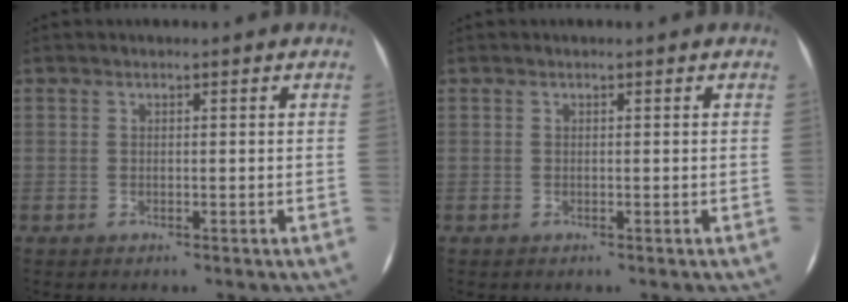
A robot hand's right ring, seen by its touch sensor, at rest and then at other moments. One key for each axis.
{"total": 0.0}